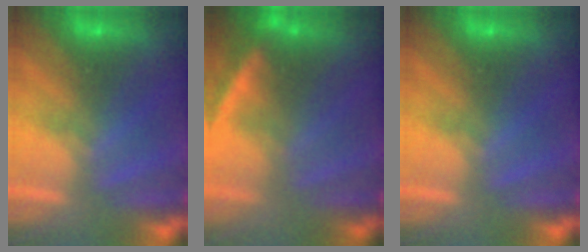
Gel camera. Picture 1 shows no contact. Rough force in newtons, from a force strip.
{"total": 2.2}
{"total": 0.0}